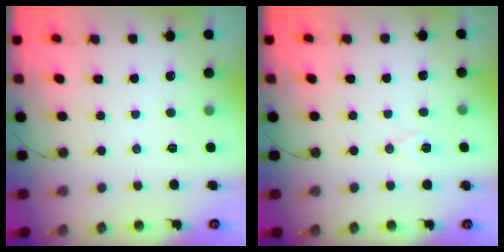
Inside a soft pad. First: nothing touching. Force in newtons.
{"total": 6.2, "press": 4.1, "slide": 4.6}